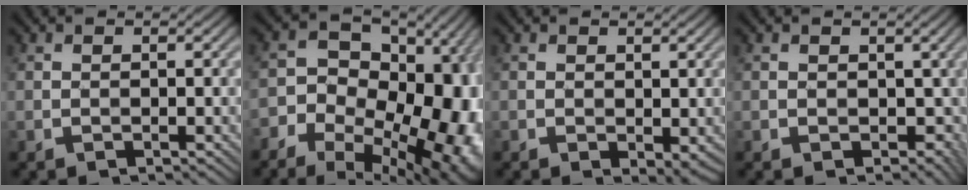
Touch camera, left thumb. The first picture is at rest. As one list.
[{"total": 20.7, "force": [-9.2, 13.7, 12.5], "torque": [-0.185, -0.022, -0.101]}, {"total": 1.4, "force": [-0.1, 0.8, 1.1], "torque": [-0.018, -0.005, 0.001]}, {"total": 2.4, "force": [0.2, 2.2, 0.9], "torque": [-0.014, -0.007, 0.005]}]